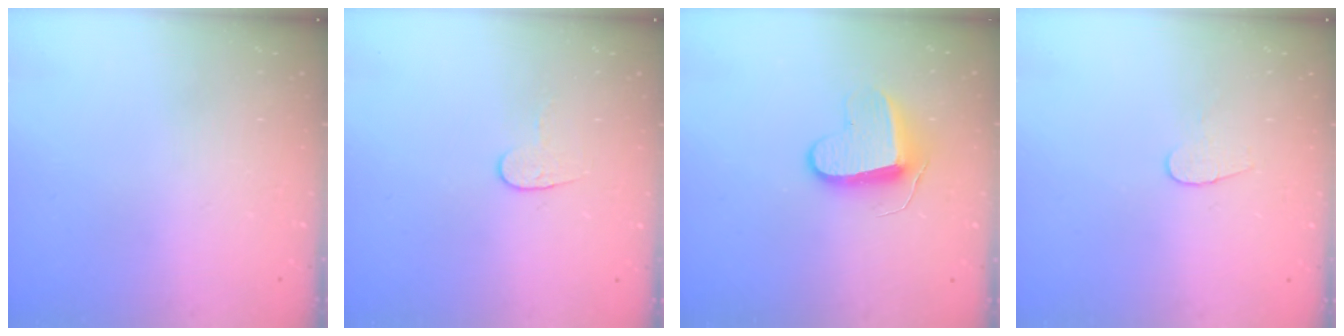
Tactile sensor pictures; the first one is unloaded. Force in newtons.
{"total": 6.0, "press": 6.0, "slide": 0.4}
{"total": 9.0, "press": 9.0, "slide": 0.1}
{"total": 4.7, "press": 4.6, "slide": 0.4}